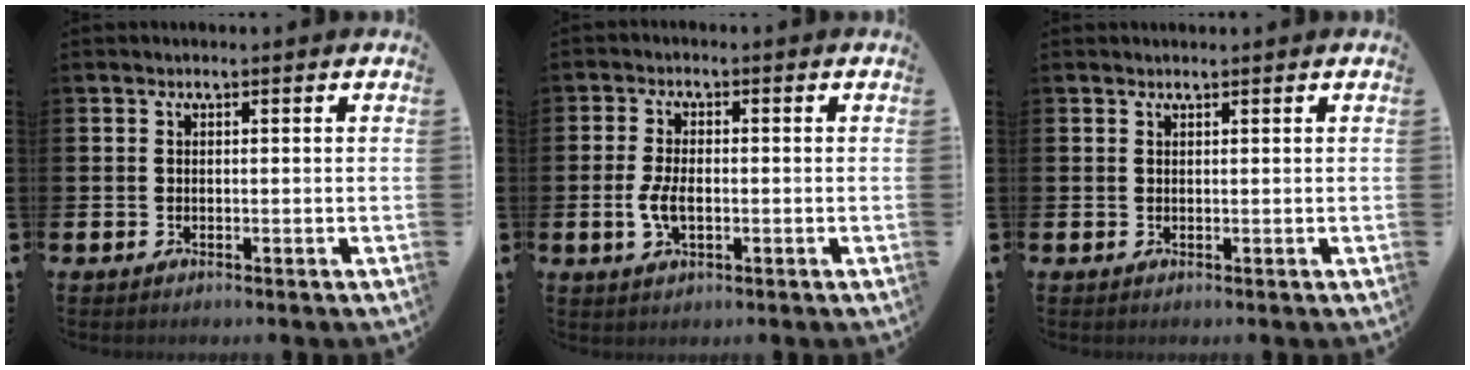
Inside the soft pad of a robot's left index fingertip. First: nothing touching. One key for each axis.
{"total": 3.9, "fx": -0.6, "fy": 2.0, "fz": 3.3, "tx": -0.064, "ty": 0.003, "tz": -0.013}
{"total": 0.6, "fx": 0.6, "fy": 0.0, "fz": 0.0, "tx": 0.006, "ty": -0.003, "tz": 0.010}